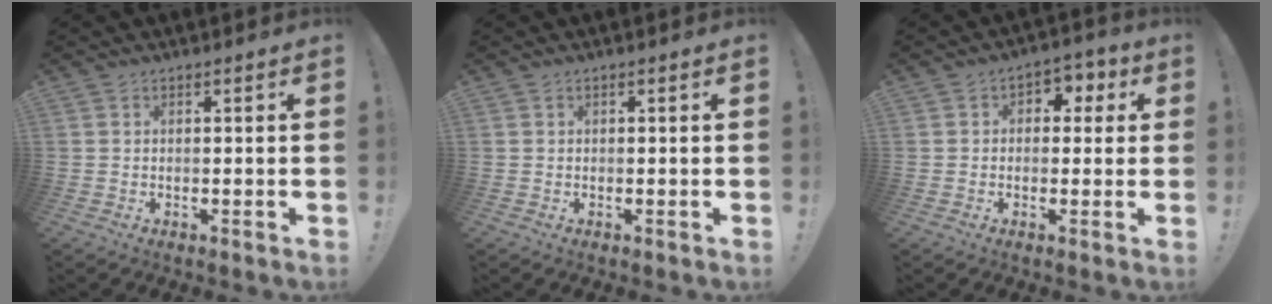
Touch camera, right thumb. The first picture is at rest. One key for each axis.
{"total": 0.0}
{"total": 4.7, "fx": 0.0, "fy": 4.1, "fz": 2.3, "tx": -0.016, "ty": 0.007, "tz": -0.003}